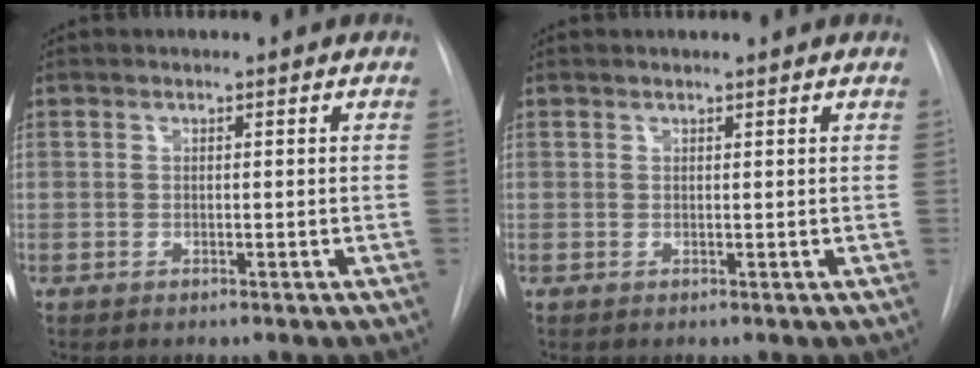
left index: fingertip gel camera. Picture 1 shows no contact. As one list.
[{"total": 1.0, "force": [0.9, -0.2, 0.2], "torque": [-0.008, 0.003, 0.020]}]